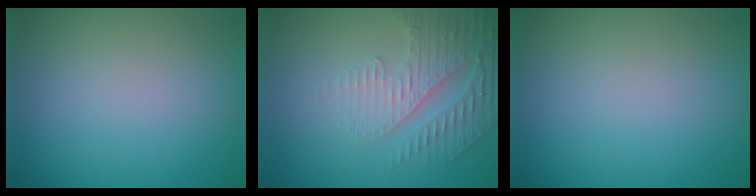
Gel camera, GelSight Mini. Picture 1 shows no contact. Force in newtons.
{"total": 4.9, "press": 3.2, "slide": 3.7}
{"total": 0.0}